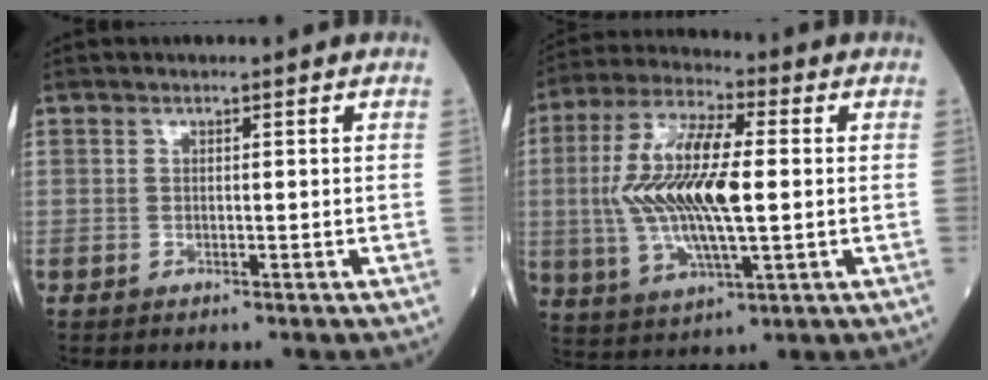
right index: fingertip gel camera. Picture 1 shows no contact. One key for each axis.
{"total": 15.1, "fx": 0.3, "fy": 3.8, "fz": 14.6, "tx": -0.308, "ty": 0.006, "tz": 0.007}